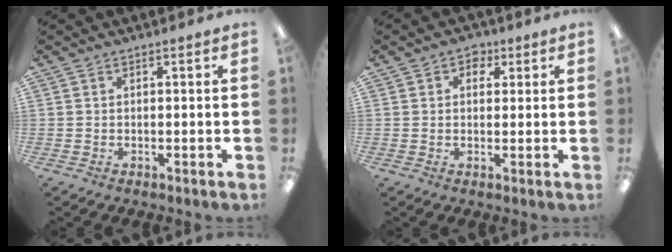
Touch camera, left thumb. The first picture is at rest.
{"total": 3.1, "force": [1.3, 2.6, 1.1], "torque": [-0.003, -0.001, 0.018]}